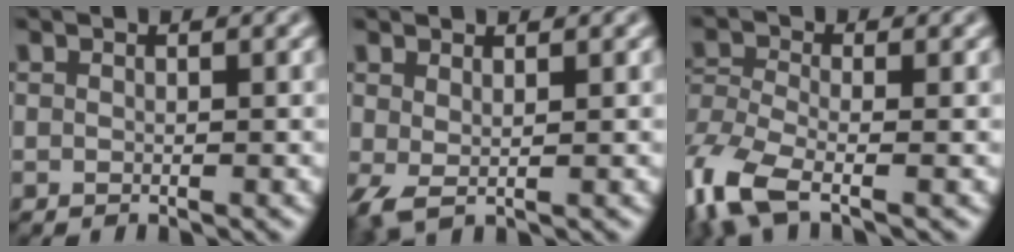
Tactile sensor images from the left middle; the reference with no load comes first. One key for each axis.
{"total": 1.7, "fx": 0.5, "fy": 0.6, "fz": 1.5, "tx": -0.040, "ty": -0.001, "tz": 0.009}
{"total": 6.5, "fx": -3.9, "fy": 2.5, "fz": 4.6, "tx": -0.115, "ty": -0.016, "tz": -0.093}